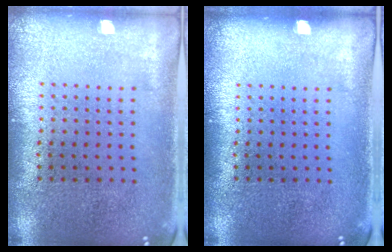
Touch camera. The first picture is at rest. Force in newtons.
{"total": 0.0}